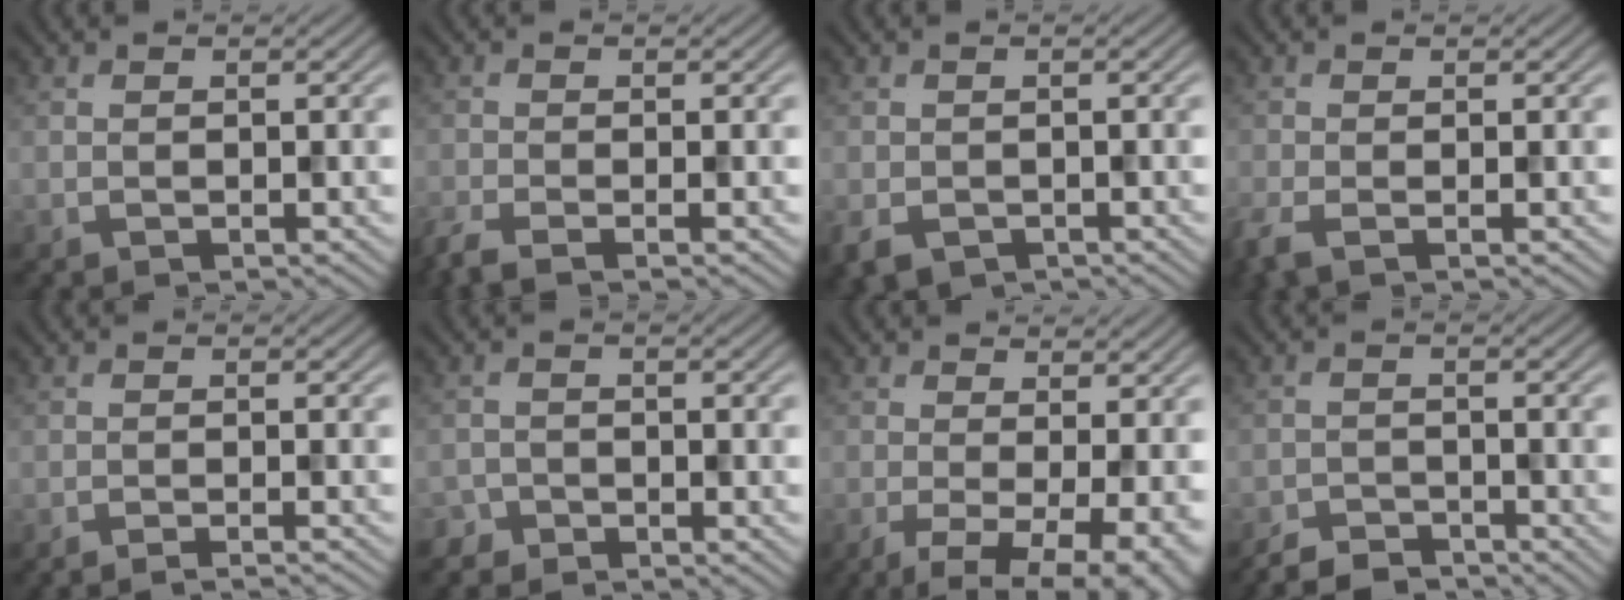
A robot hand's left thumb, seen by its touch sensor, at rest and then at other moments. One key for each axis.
{"total": 3.0, "fx": -2.1, "fy": 0.5, "fz": 2.0, "tx": -0.038, "ty": -0.006, "tz": -0.050}
{"total": 2.6, "fx": -1.4, "fy": 1.8, "fz": 1.1, "tx": -0.029, "ty": -0.014, "tz": -0.029}
{"total": 2.3, "fx": -1.4, "fy": 0.4, "fz": 1.8, "tx": -0.047, "ty": -0.008, "tz": -0.036}
{"total": 2.2, "fx": -1.6, "fy": 0.2, "fz": 1.5, "tx": -0.015, "ty": 0.006, "tz": -0.034}
{"total": 1.8, "fx": -1.6, "fy": 0.7, "fz": -0.2, "tx": 0.005, "ty": 0.001, "tz": -0.039}
{"total": 8.6, "fx": -2.2, "fy": 2.9, "fz": 7.8, "tx": -0.134, "ty": -0.013, "tz": -0.032}
{"total": 4.0, "fx": -3.8, "fy": 0.8, "fz": 1.1, "tx": -0.022, "ty": -0.003, "tz": -0.073}